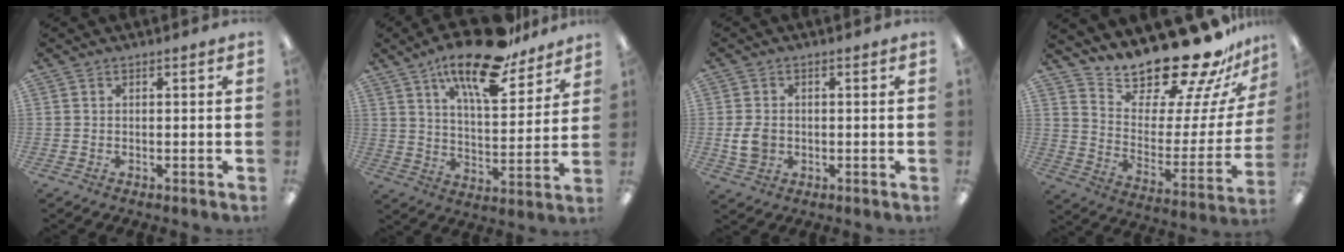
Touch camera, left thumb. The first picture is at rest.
{"total": 18.4, "force": [13.6, 5.9, 11.0], "torque": [-0.185, -0.074, 0.225]}
{"total": 5.4, "force": [-0.5, 4.3, 3.1], "torque": [-0.061, 0.003, -0.009]}
{"total": 21.2, "force": [19.2, 4.8, 7.5], "torque": [-0.107, -0.169, 0.323]}